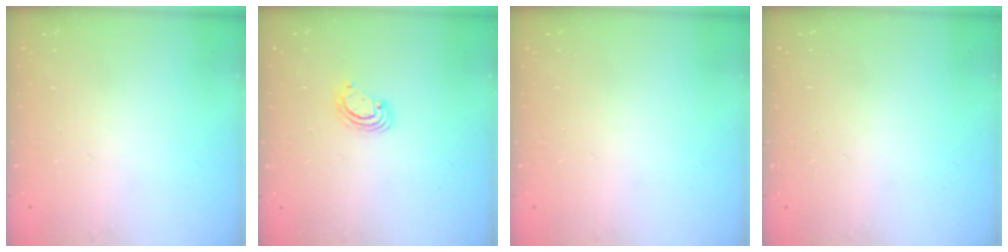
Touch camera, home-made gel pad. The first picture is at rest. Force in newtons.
{"total": 2.4, "press": 2.4, "slide": 0.2}
{"total": 0.0}
{"total": 0.0}